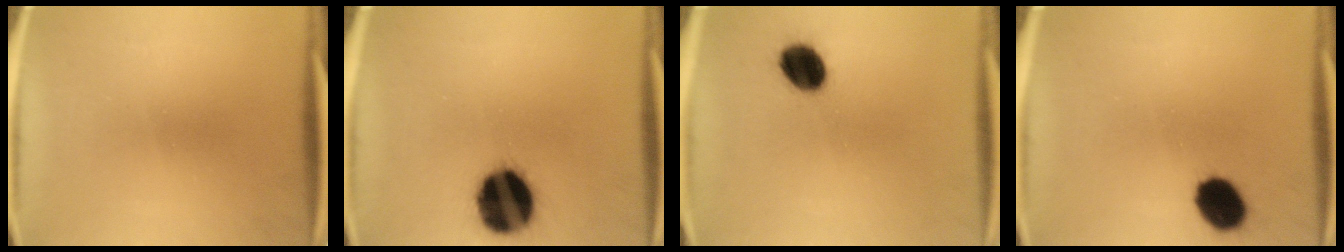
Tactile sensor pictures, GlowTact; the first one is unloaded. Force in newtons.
{"total": 18.5}
{"total": 9.3}
{"total": 9.2}